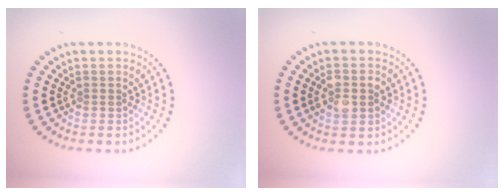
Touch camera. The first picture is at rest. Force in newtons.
{"total": 2.4, "press": 2.4, "slide": 0.2}